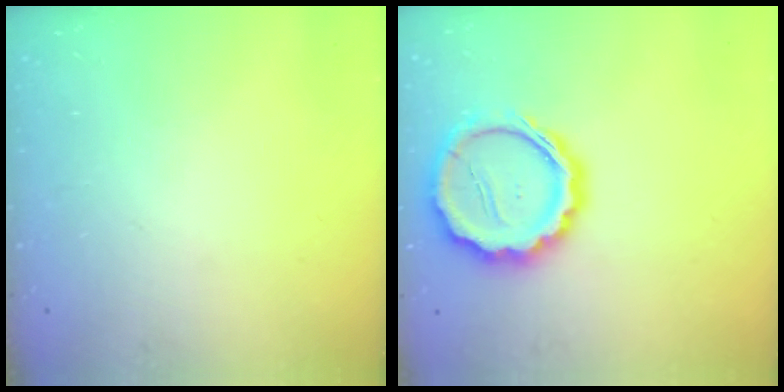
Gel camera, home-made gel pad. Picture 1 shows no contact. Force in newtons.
{"total": 16.7, "press": 16.4, "slide": 3.3}